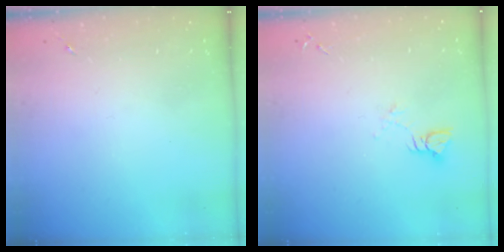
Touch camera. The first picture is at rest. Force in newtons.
{"total": 3.9, "press": 3.9, "slide": 0.3}